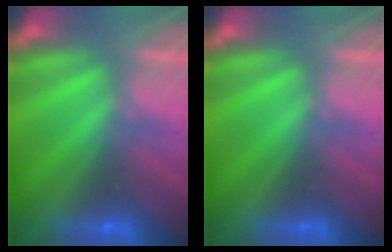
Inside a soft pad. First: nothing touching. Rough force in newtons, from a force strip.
{"total": 0.0}